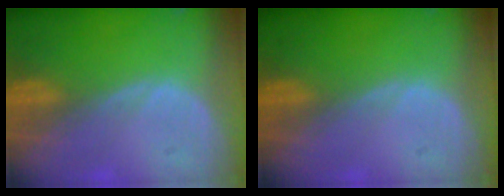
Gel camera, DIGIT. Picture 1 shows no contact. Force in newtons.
{"total": 0.0}